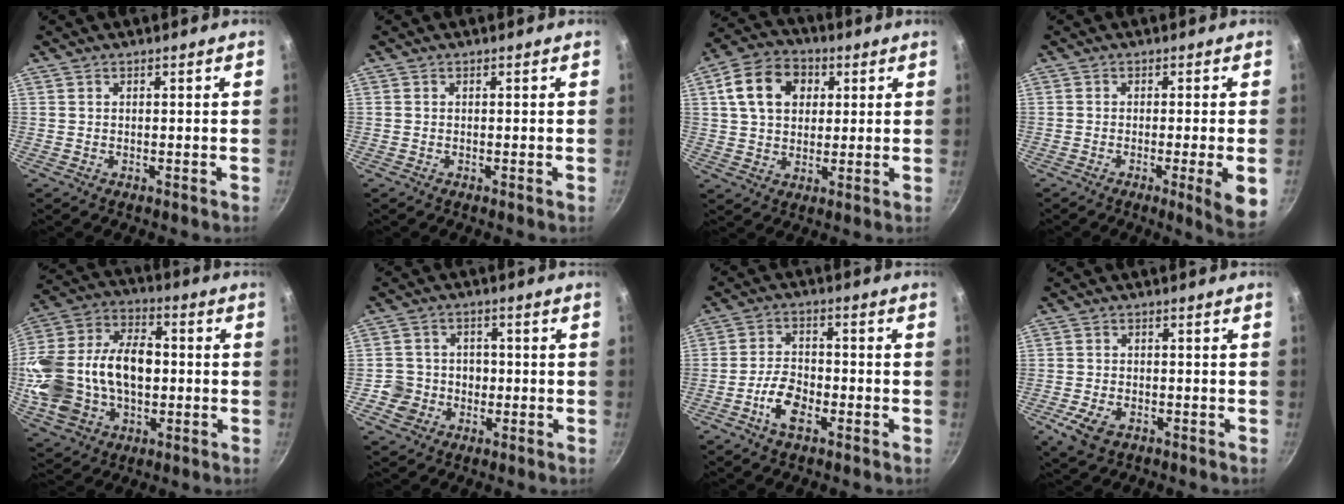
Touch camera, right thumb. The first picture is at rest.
{"total": 0.0}
{"total": 12.5, "force": [3.6, 9.3, 7.5], "torque": [-0.115, 0.010, 0.049]}
{"total": 7.0, "force": [-1.9, 0.4, 6.7], "torque": [-0.095, 0.000, -0.026]}
{"total": 23.3, "force": [-1.1, 15.8, 17.1], "torque": [-0.313, 0.039, -0.012]}
{"total": 6.2, "force": [-1.7, 5.8, 1.2], "torque": [0.015, 0.022, -0.033]}
{"total": 7.1, "force": [-3.3, 3.6, 5.1], "torque": [-0.091, 0.028, -0.065]}
{"total": 5.7, "force": [-2.6, 3.5, 3.7], "torque": [-0.077, 0.004, -0.045]}